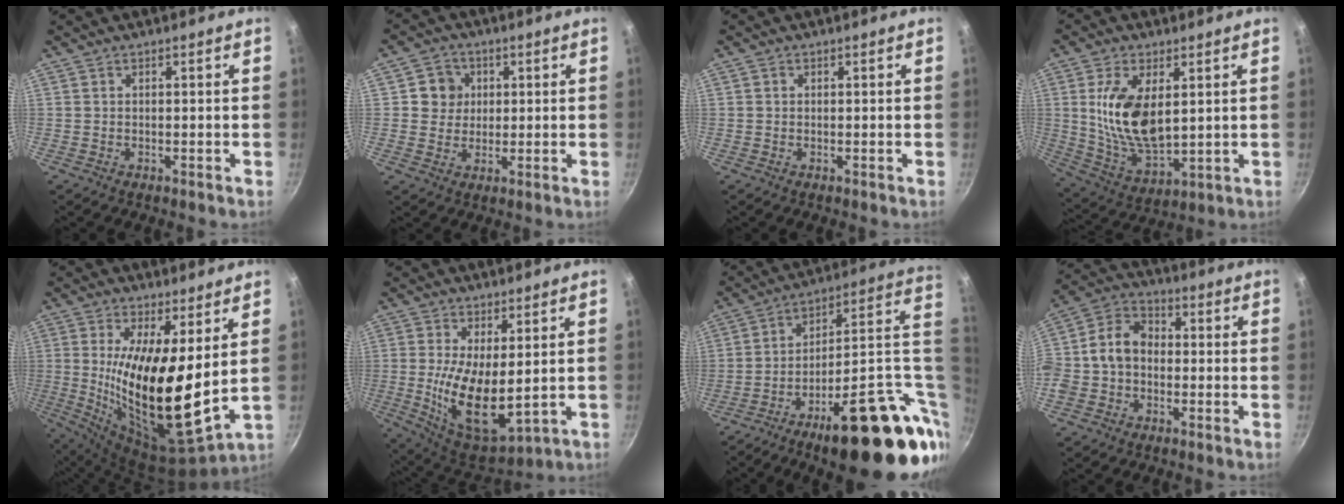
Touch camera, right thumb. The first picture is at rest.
{"total": 5.7, "force": [1.3, 5.4, 1.4], "torque": [0.017, 0.001, 0.013]}
{"total": 0.6, "force": [0.0, 0.5, 0.1], "torque": [0.001, 0.003, -0.001]}
{"total": 14.5, "force": [2.9, 7.6, 12.0], "torque": [-0.218, -0.025, 0.067]}
{"total": 19.5, "force": [3.6, 6.3, 18.1], "torque": [-0.323, -0.062, 0.067]}
{"total": 13.0, "force": [0.5, 5.5, 11.7], "torque": [-0.209, -0.028, 0.023]}
{"total": 30.5, "force": [-5.4, 11.8, 27.6], "torque": [-0.353, 0.029, -0.076]}
{"total": 10.8, "force": [-1.3, 8.4, 6.7], "torque": [-0.100, 0.038, -0.047]}